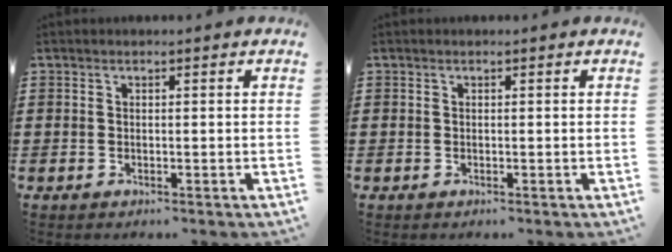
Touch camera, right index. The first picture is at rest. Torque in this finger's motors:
{"motor_torque": [-0.94, 1.20, -0.01, 0.00]}